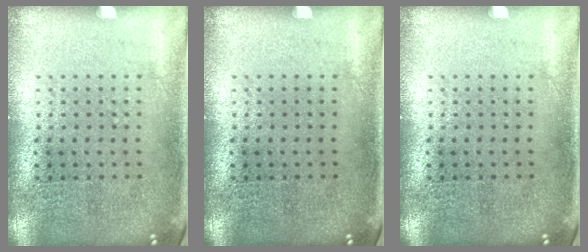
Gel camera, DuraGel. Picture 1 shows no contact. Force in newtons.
{"total": 0.0}
{"total": 0.0}